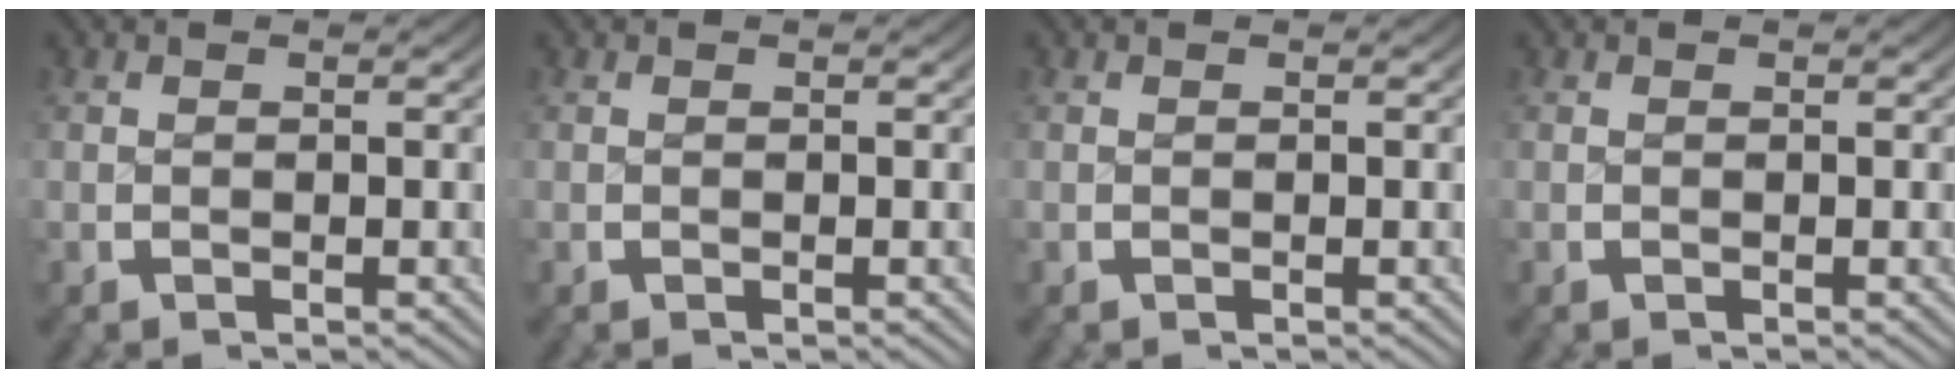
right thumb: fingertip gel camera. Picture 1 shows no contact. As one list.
[{"total": 0.0}, {"total": 0.0}, {"total": 0.0}]